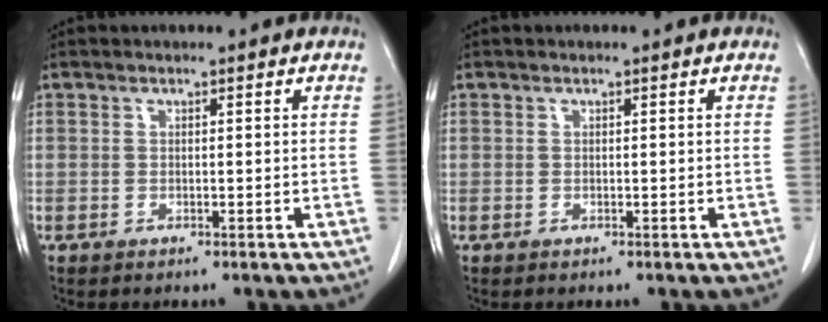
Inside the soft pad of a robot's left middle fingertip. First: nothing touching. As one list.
[{"total": 0.0}]